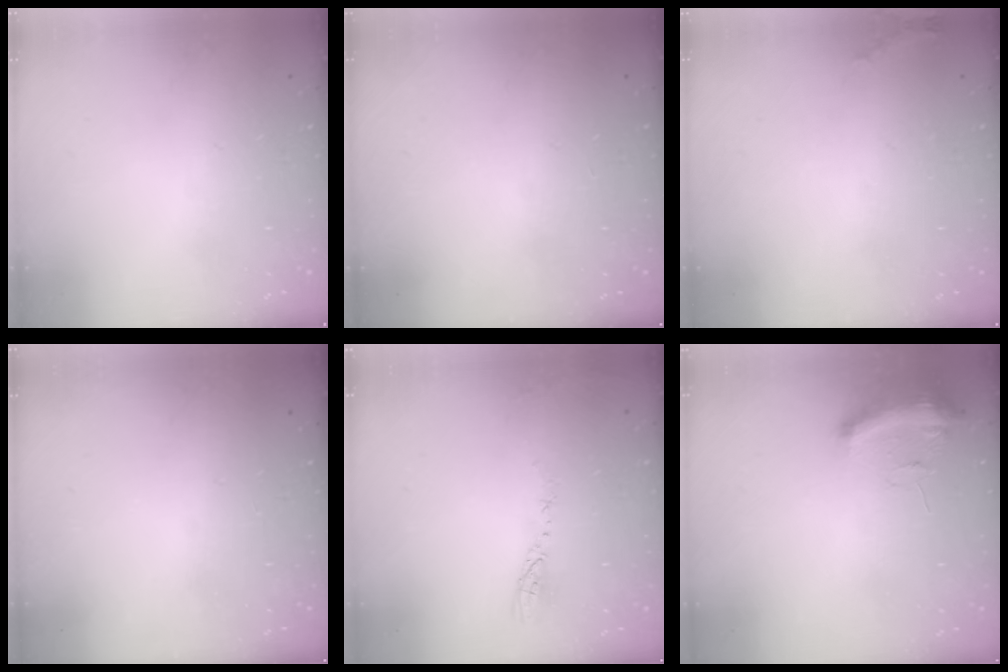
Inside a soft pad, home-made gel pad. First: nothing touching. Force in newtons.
{"total": 0.0}
{"total": 5.1, "press": 4.8, "slide": 1.8}
{"total": 0.0}
{"total": 3.5, "press": 3.5, "slide": 0.3}
{"total": 9.4, "press": 9.3, "slide": 1.3}